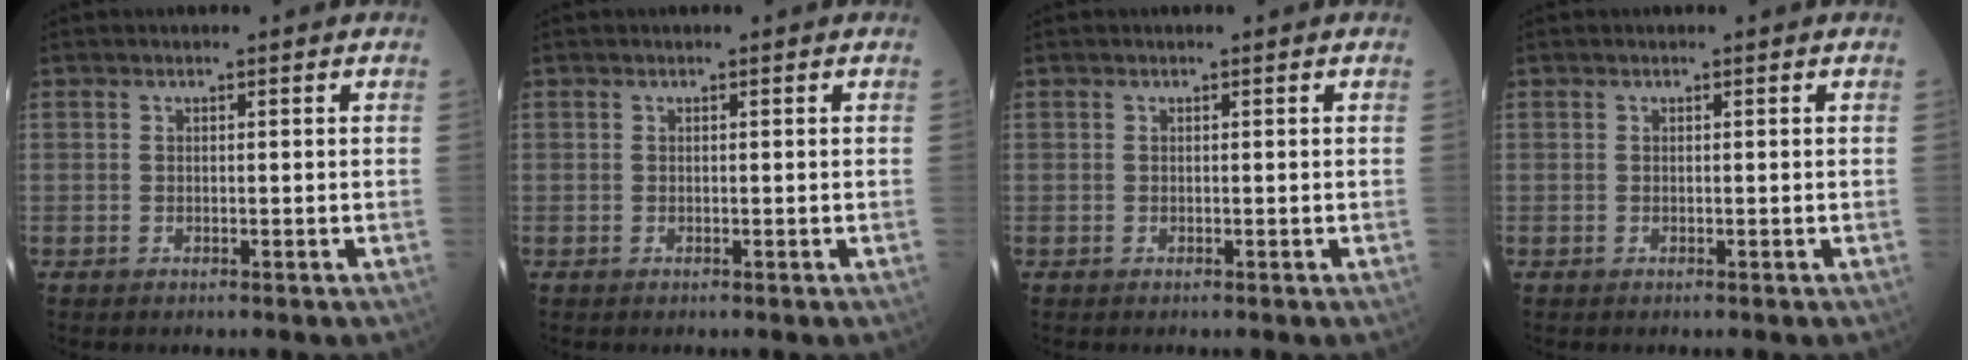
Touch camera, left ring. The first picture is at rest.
{"total": 0.0}
{"total": 0.0}
{"total": 0.0}